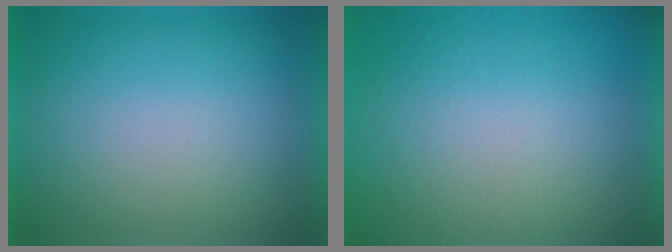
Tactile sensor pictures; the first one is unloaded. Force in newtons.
{"total": 5.0}